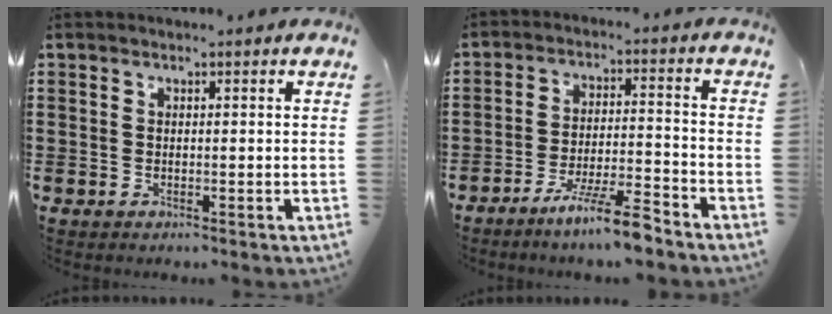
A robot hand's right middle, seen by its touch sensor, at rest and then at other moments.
{"total": 8.1, "force": [-6.4, 0.2, 5.0], "torque": [-0.097, -0.006, -0.120]}